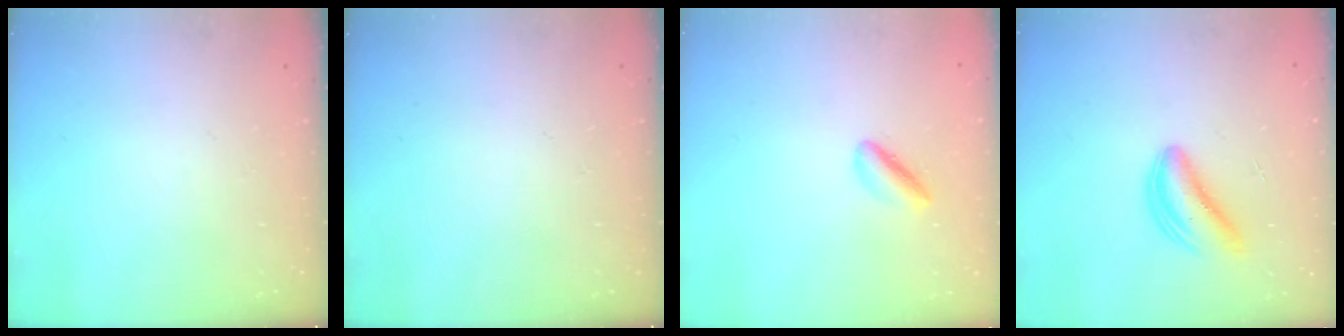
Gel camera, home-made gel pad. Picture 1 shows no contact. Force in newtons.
{"total": 0.0}
{"total": 2.6, "press": 2.6, "slide": 0.4}
{"total": 5.4, "press": 5.3, "slide": 1.1}